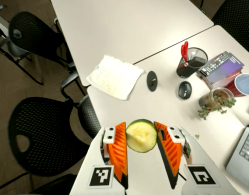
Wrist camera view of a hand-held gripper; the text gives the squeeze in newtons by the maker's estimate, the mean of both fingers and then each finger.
{"total": 8.2, "left": 7.7, "right": 8.7}